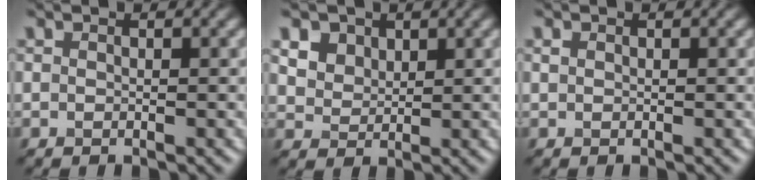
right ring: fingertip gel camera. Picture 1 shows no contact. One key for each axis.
{"total": 3.6, "fx": 2.6, "fy": 2.3, "fz": 0.9, "tx": -0.071, "ty": 0.008, "tz": 0.076}
{"total": 0.6, "fx": -0.1, "fy": -0.4, "fz": -0.4, "tx": -0.006, "ty": -0.001, "tz": 0.012}